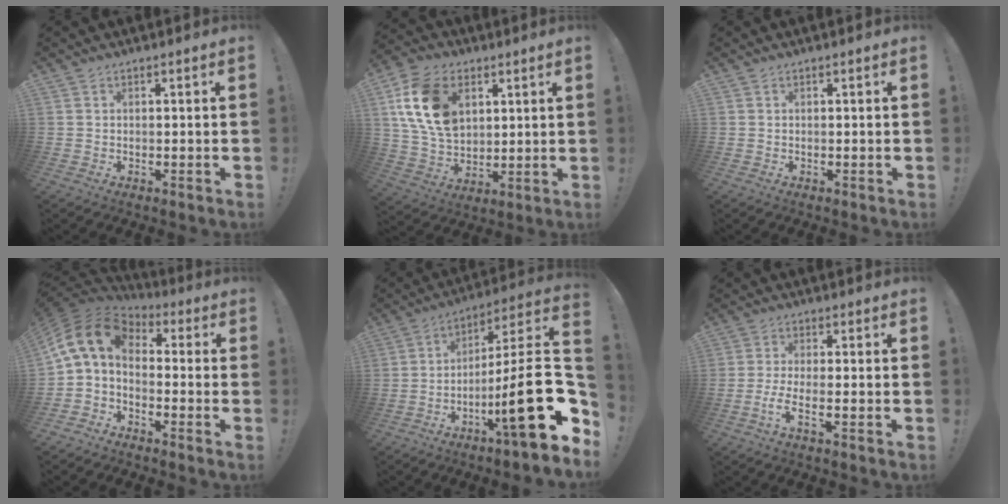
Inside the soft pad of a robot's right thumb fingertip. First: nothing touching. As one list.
[{"total": 19.2, "force": [6.4, 13.7, 11.9], "torque": [-0.214, -0.022, 0.122]}, {"total": 0.0}, {"total": 8.5, "force": [0.9, 5.0, 6.8], "torque": [-0.155, -0.001, 0.016]}, {"total": 22.8, "force": [-6.2, 2.8, 21.8], "torque": [-0.361, 0.016, -0.101]}, {"total": 4.8, "force": [-1.5, 0.0, 4.5], "torque": [-0.093, -0.018, -0.030]}]